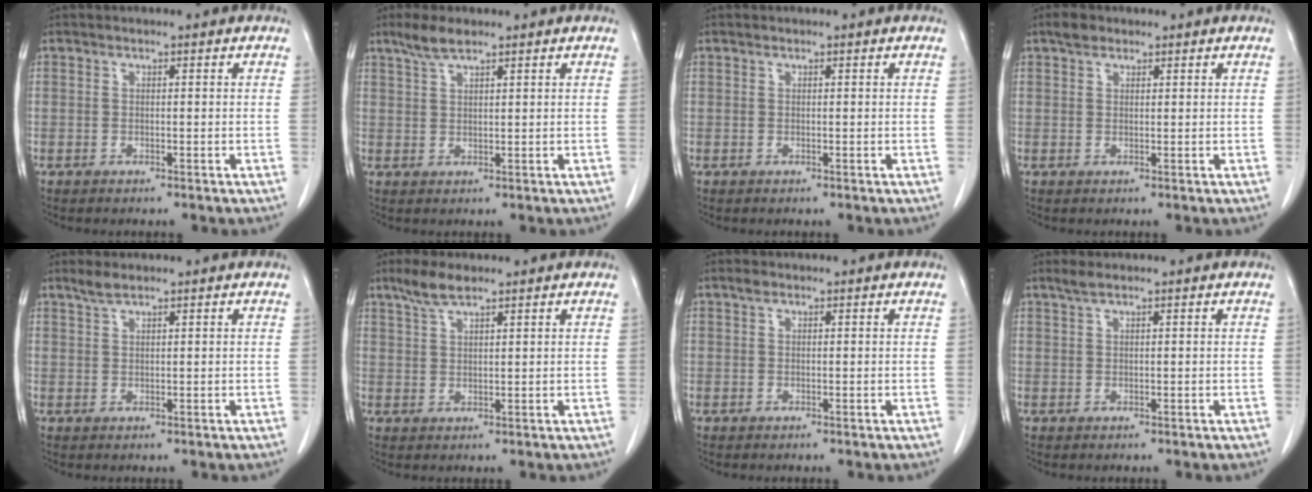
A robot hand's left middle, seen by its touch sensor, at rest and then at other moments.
{"total": 3.5, "force": [2.7, 0.6, 2.1], "torque": [-0.052, 0.005, 0.058]}
{"total": 0.0}
{"total": 2.0, "force": [1.5, 1.1, 0.8], "torque": [-0.018, 0.007, 0.024]}
{"total": 1.9, "force": [1.6, 0.2, 1.0], "torque": [-0.028, 0.004, 0.035]}
{"total": 4.1, "force": [3.1, 0.8, 2.5], "torque": [-0.060, 0.006, 0.065]}
{"total": 0.8, "force": [0.6, 0.4, 0.4], "torque": [-0.012, 0.007, 0.010]}
{"total": 1.5, "force": [1.2, 0.1, 0.9], "torque": [-0.025, 0.007, 0.027]}